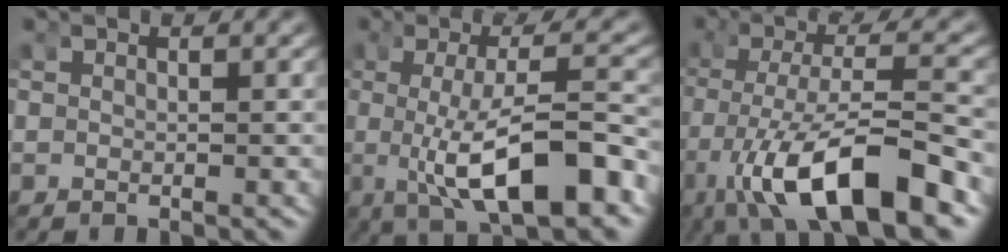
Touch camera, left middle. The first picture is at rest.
{"total": 8.5, "force": [-2.7, 2.4, 7.7], "torque": [-0.133, -0.014, -0.033]}
{"total": 9.7, "force": [-4.0, 3.0, 8.3], "torque": [-0.164, -0.031, -0.042]}